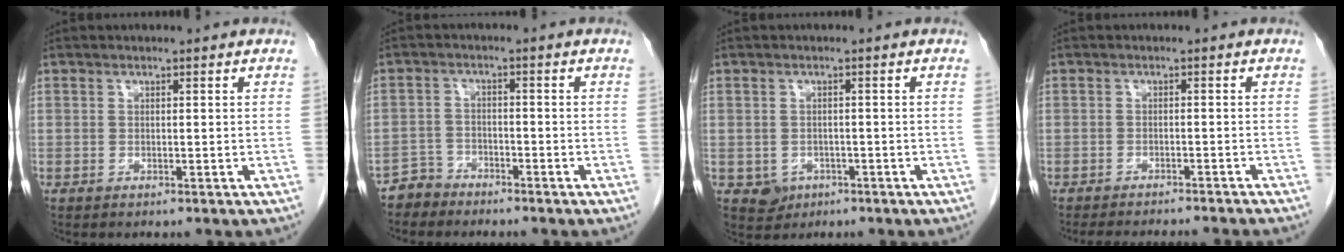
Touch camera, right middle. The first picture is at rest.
{"total": 3.2, "force": [-2.8, 1.3, -0.7], "torque": [0.011, 0.001, -0.056]}
{"total": 3.1, "force": [-1.2, 2.7, 0.7], "torque": [-0.008, 0.005, -0.012]}
{"total": 11.4, "force": [-10.4, 0.6, 4.5], "torque": [-0.048, -0.012, -0.129]}